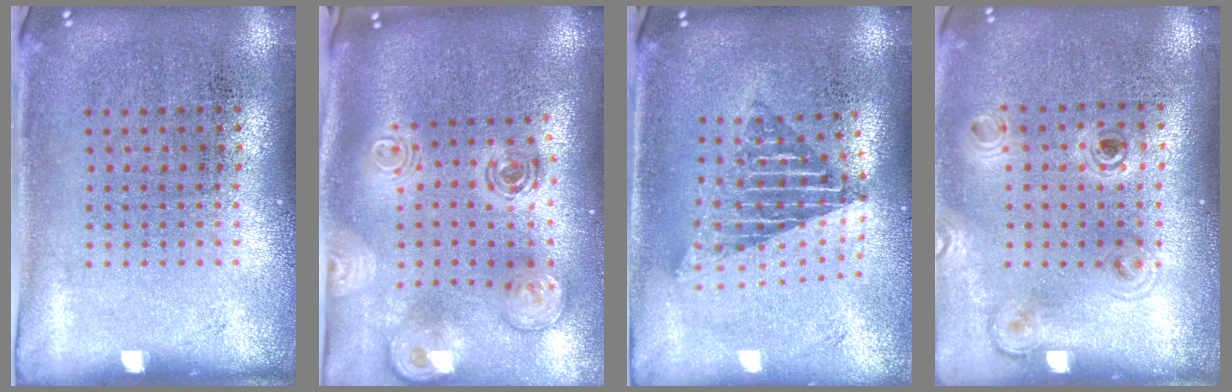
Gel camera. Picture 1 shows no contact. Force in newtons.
{"total": 2.5, "press": 1.9, "slide": 1.6}
{"total": 1.8, "press": 1.4, "slide": 1.1}
{"total": 1.1, "press": 1.1, "slide": 0.3}